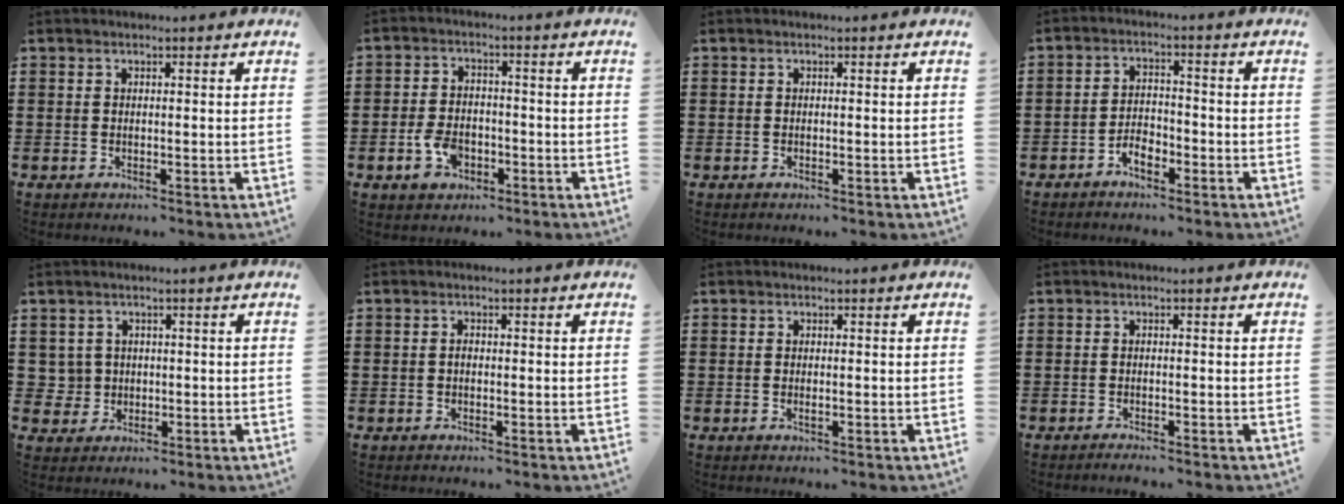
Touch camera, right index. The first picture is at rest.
{"total": 4.5, "force": [-2.0, 2.7, 3.0], "torque": [-0.074, -0.002, -0.041]}
{"total": 0.0}
{"total": 3.3, "force": [-2.4, 1.4, 1.7], "torque": [-0.033, 0.006, -0.048]}
{"total": 2.5, "force": [0.1, 2.5, 0.5], "torque": [-0.023, 0.006, 0.001]}
{"total": 0.8, "force": [-0.3, 0.4, 0.6], "torque": [-0.013, -0.002, -0.005]}
{"total": 0.6, "force": [-0.1, 0.0, 0.5], "torque": [-0.011, -0.007, 0.001]}
{"total": 0.8, "force": [-0.8, -0.1, 0.1], "torque": [-0.003, -0.002, -0.016]}